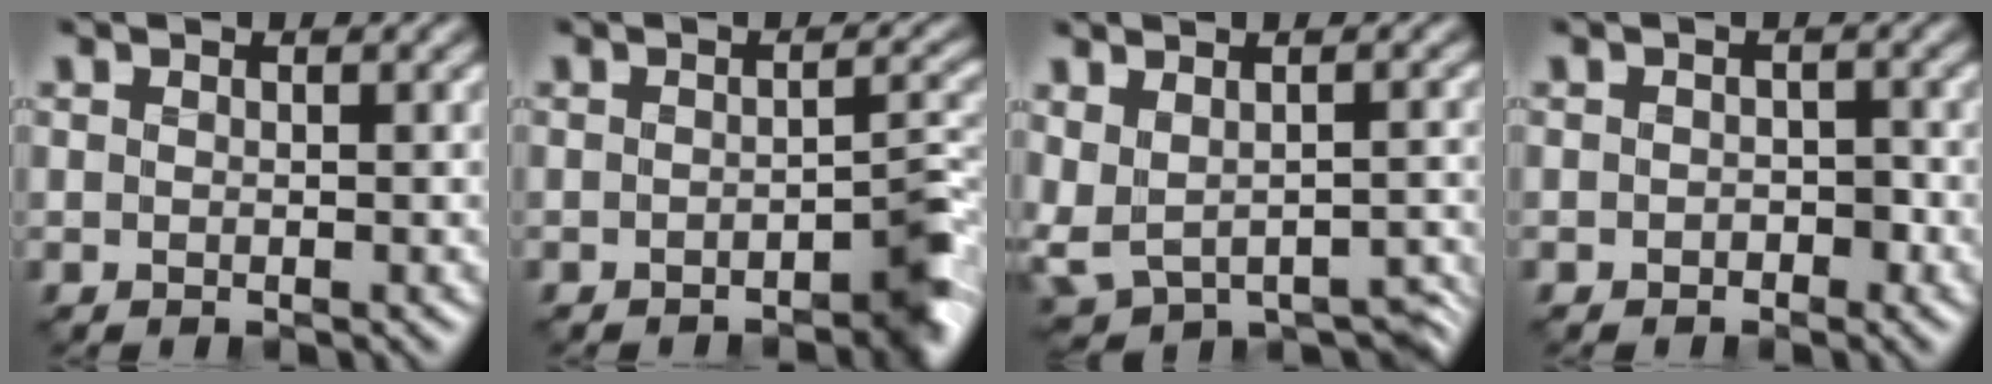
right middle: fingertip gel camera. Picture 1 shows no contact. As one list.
[{"total": 4.5, "force": [-2.6, 1.6, 3.2], "torque": [-0.030, -0.002, -0.043]}, {"total": 7.1, "force": [-1.8, 4.3, 5.4], "torque": [-0.095, -0.022, -0.004]}, {"total": 1.7, "force": [-1.0, 1.0, 0.9], "torque": [-0.010, -0.003, -0.021]}]